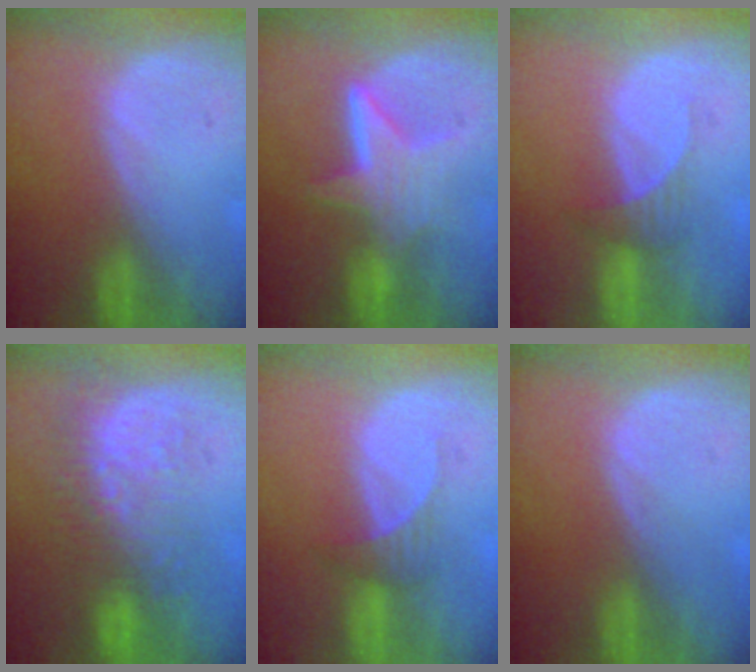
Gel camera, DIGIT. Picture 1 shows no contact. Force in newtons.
{"total": 6.4, "press": 6.0, "slide": 2.3}
{"total": 2.8, "press": 2.7, "slide": 0.9}
{"total": 9.1, "press": 8.7, "slide": 2.6}
{"total": 2.8, "press": 2.7, "slide": 0.9}
{"total": 0.0}